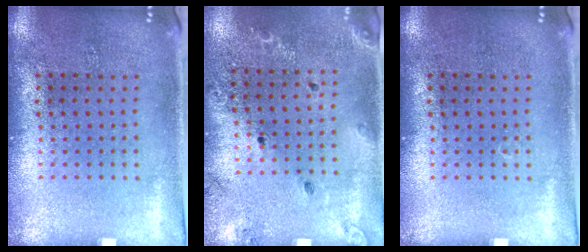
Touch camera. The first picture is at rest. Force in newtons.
{"total": 1.3, "press": 1.3, "slide": 0.3}
{"total": 0.0}